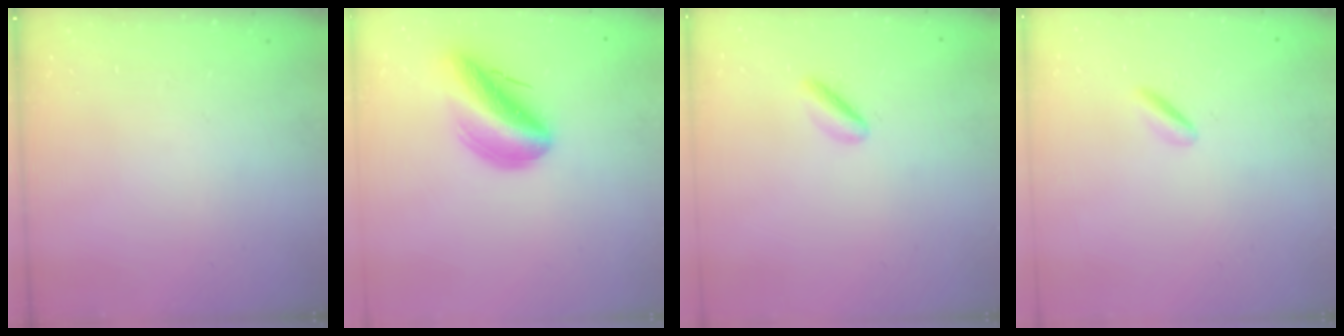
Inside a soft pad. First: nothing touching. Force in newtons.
{"total": 13.5, "press": 13.3, "slide": 2.5}
{"total": 2.9, "press": 2.7, "slide": 0.9}
{"total": 1.3, "press": 1.1, "slide": 0.8}